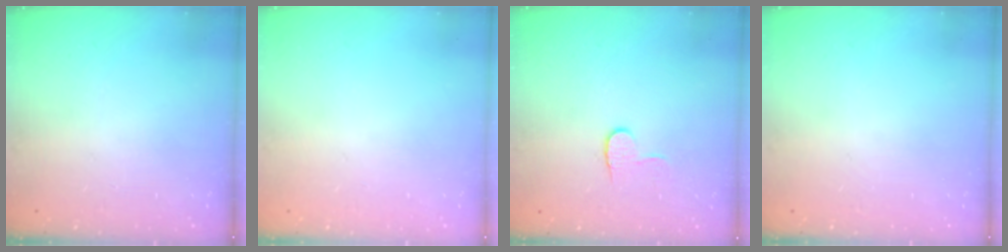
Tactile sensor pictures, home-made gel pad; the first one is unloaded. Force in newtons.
{"total": 0.0}
{"total": 6.3, "press": 6.3, "slide": 0.4}
{"total": 0.0}